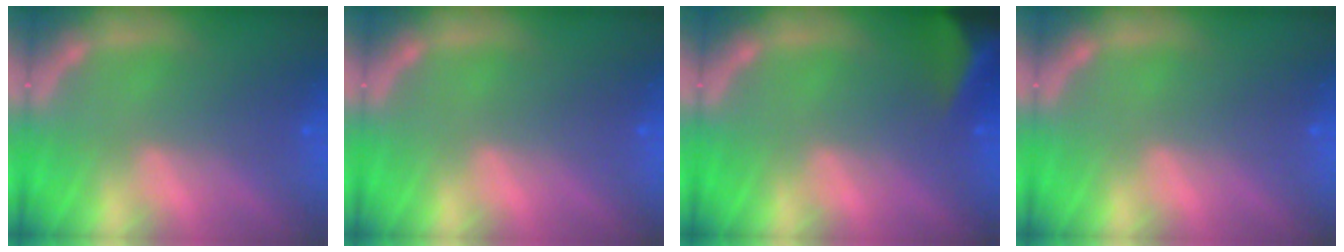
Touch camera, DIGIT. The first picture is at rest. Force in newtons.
{"total": 0.0}
{"total": 8.0}
{"total": 0.0}